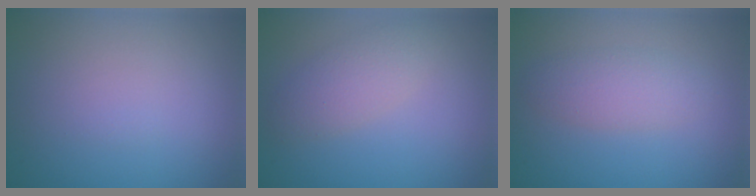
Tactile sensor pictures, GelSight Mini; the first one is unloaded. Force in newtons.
{"total": 2.5, "press": 2.5, "slide": 0.1}
{"total": 2.4, "press": 2.4, "slide": 0.1}